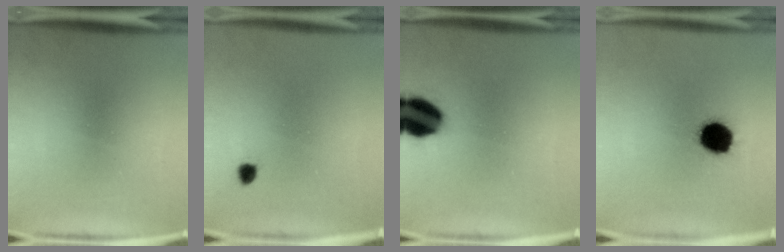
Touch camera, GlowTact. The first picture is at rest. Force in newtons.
{"total": 1.3}
{"total": 13.3}
{"total": 11.7}